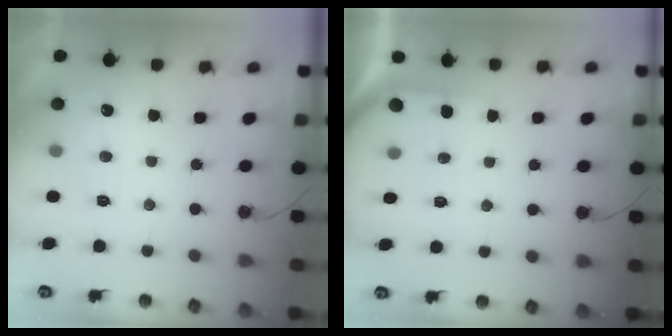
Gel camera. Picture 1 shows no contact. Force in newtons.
{"total": 1.7, "press": 1.6, "slide": 0.2}